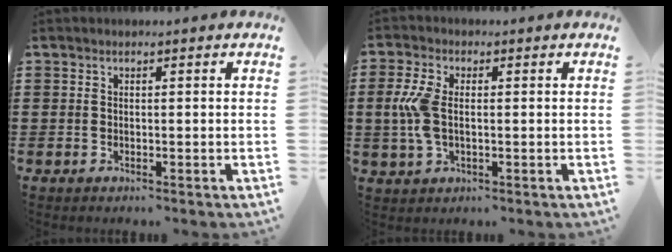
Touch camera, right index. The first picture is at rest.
{"total": 6.1, "force": [-0.1, 3.2, 5.2], "torque": [-0.142, -0.007, -0.013]}